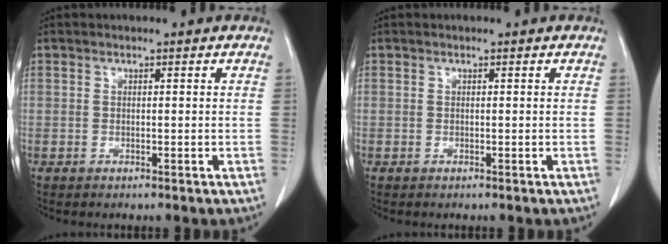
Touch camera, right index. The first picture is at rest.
{"total": 0.0}